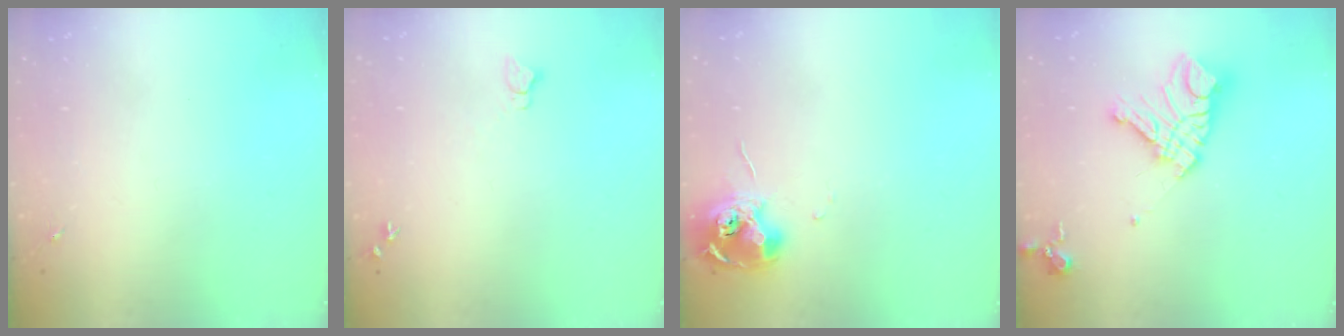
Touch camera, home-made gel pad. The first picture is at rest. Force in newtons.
{"total": 4.1, "press": 4.0, "slide": 0.5}
{"total": 11.7, "press": 11.6, "slide": 1.0}
{"total": 16.4, "press": 16.3, "slide": 2.1}